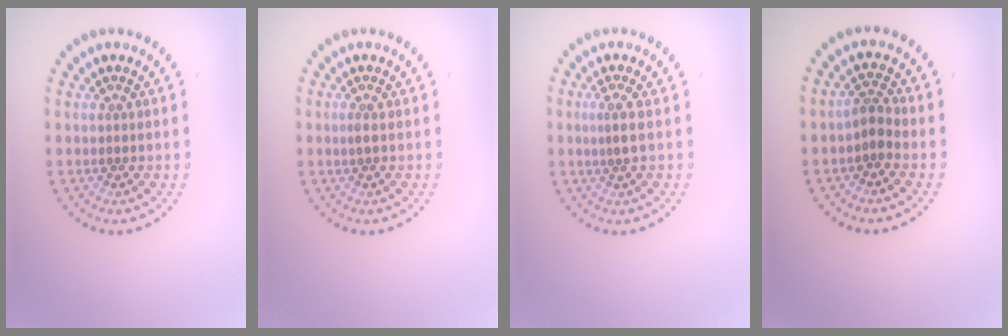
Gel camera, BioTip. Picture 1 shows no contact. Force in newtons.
{"total": 0.7, "press": 0.5, "slide": 0.5}
{"total": 1.7, "press": 1.2, "slide": 1.2}
{"total": 1.7, "press": 1.3, "slide": 1.0}